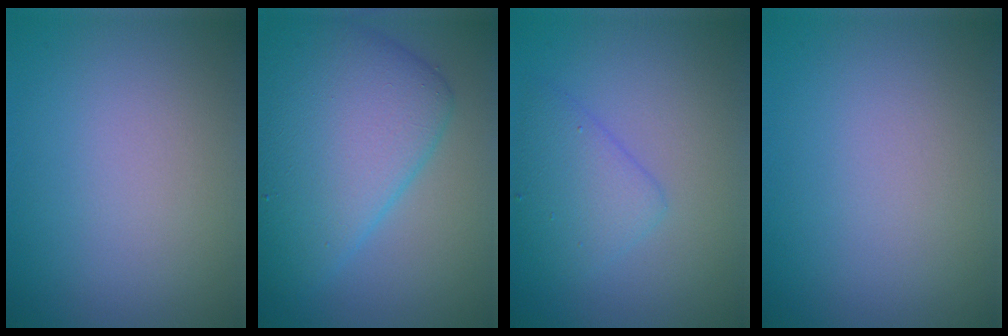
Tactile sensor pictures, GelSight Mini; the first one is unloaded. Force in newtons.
{"total": 9.4, "press": 9.4, "slide": 0.1}
{"total": 3.0, "press": 3.0, "slide": 0.2}
{"total": 0.0}